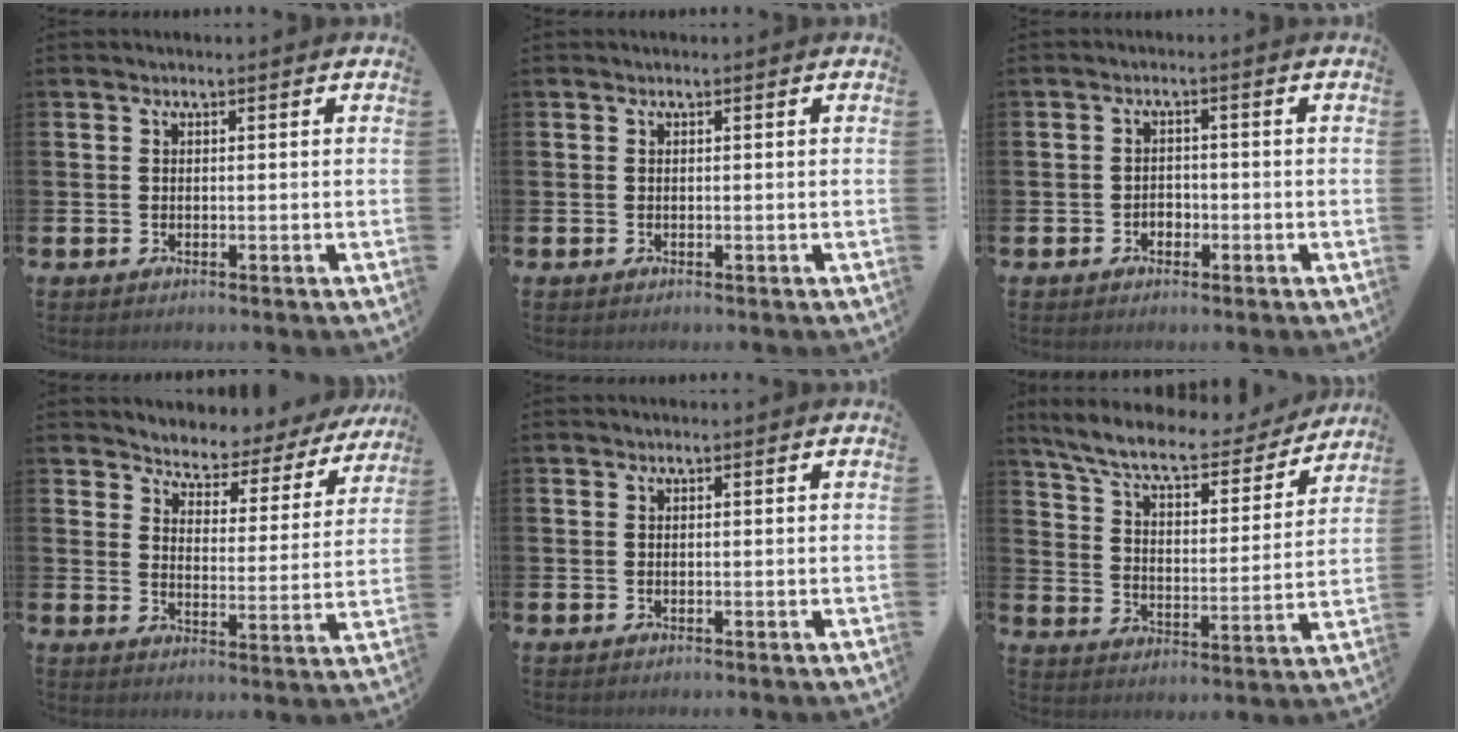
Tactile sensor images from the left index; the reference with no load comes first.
{"total": 0.0}
{"total": 1.7, "force": [-0.9, 1.3, 0.5], "torque": [-0.012, 0.003, -0.021]}
{"total": 3.8, "force": [3.6, 1.2, -0.1], "torque": [-0.027, -0.037, 0.055]}
{"total": 0.0}
{"total": 8.5, "force": [7.6, 1.6, 3.5], "torque": [-0.093, -0.052, 0.127]}